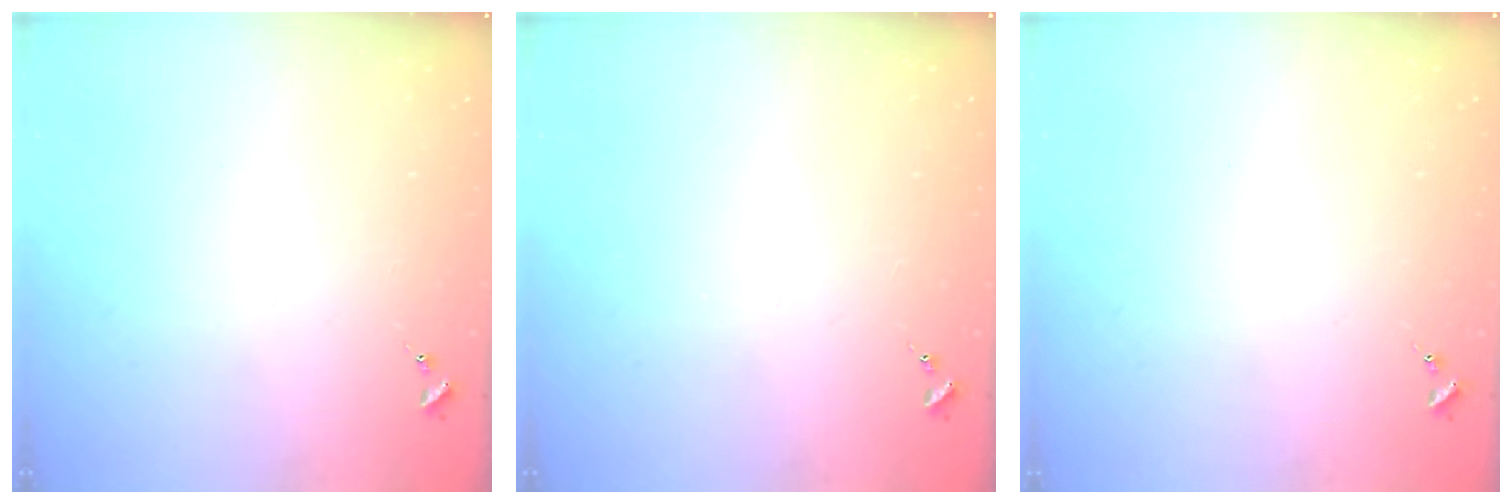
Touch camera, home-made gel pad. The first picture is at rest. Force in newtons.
{"total": 0.0}
{"total": 0.0}